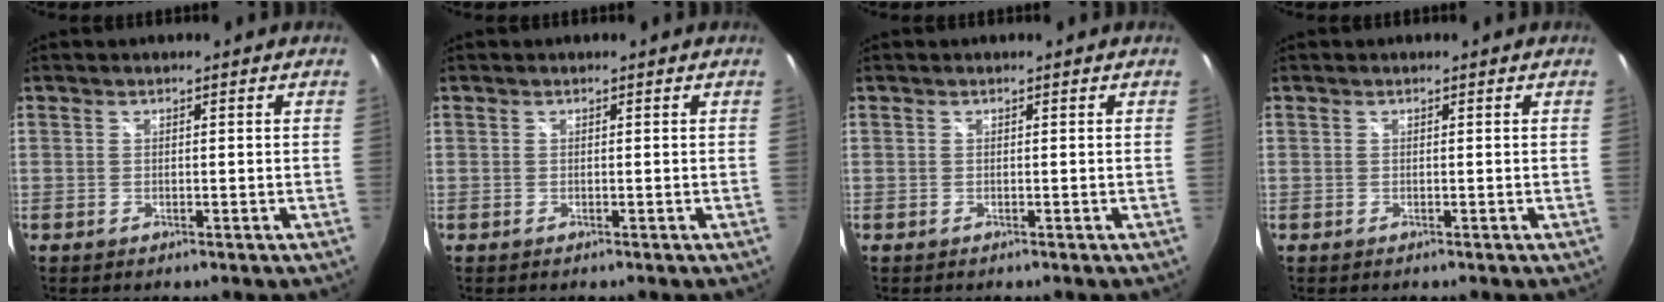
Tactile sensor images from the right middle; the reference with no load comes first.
{"total": 0.0}
{"total": 0.0}
{"total": 0.0}